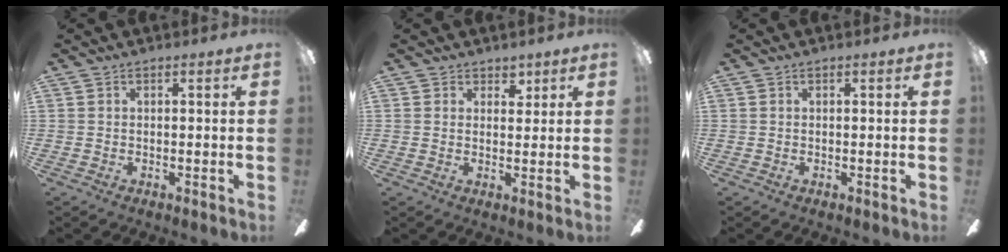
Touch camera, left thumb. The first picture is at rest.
{"total": 3.2, "force": [2.2, 2.3, 0.4], "torque": [0.000, -0.006, 0.038]}
{"total": 0.0}